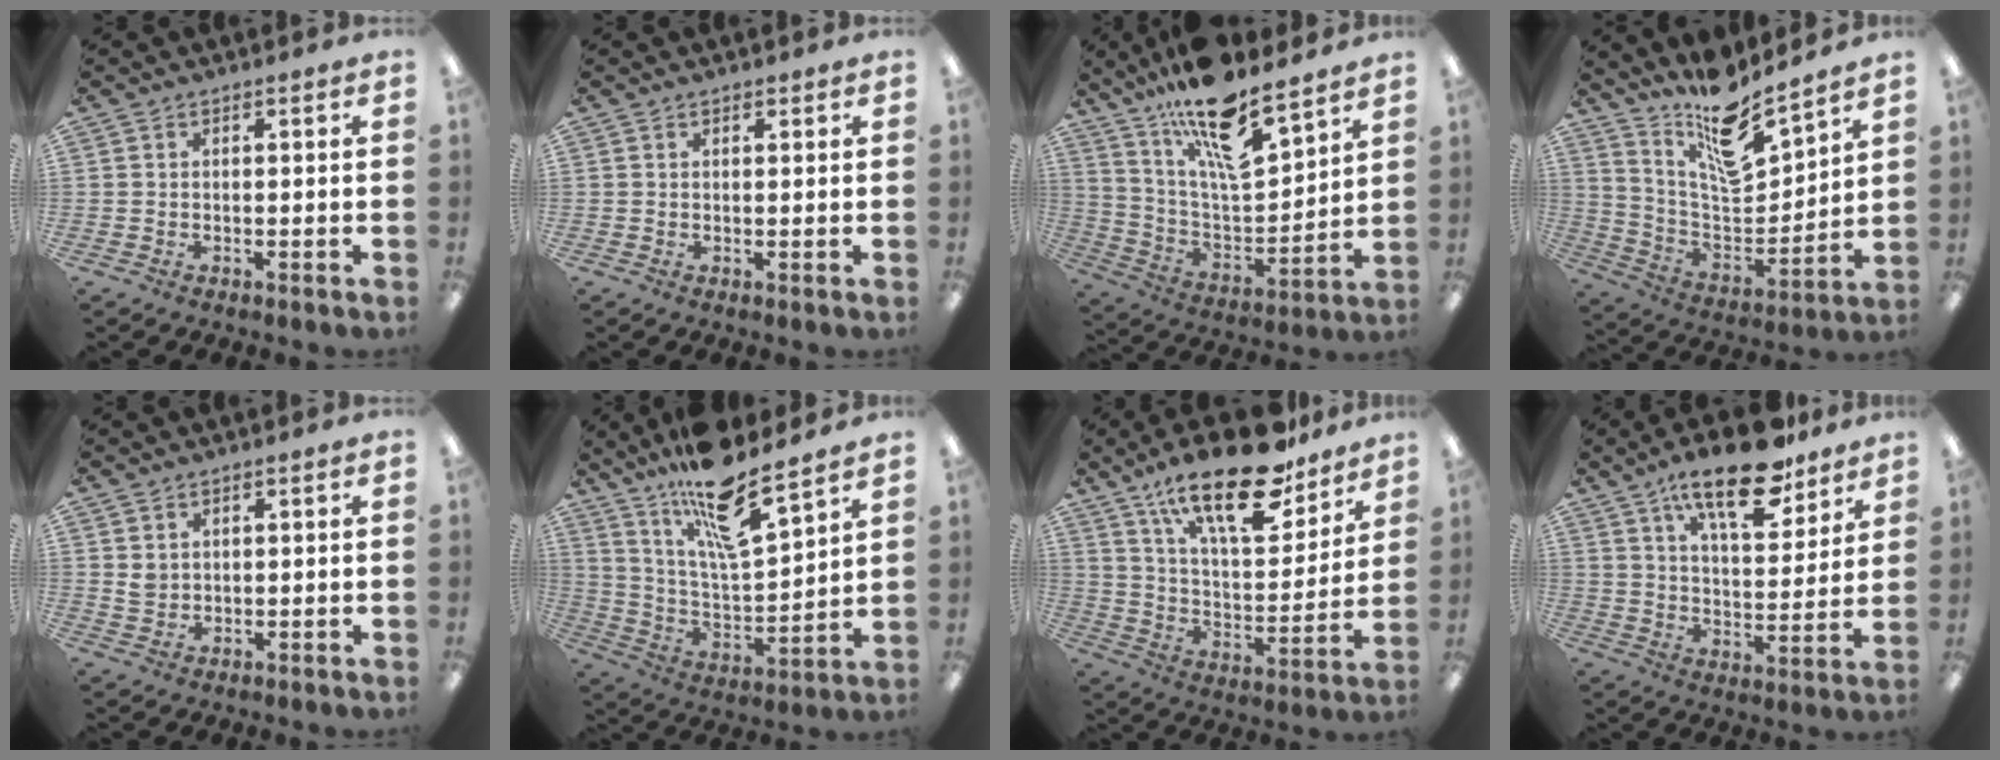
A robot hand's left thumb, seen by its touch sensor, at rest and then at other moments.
{"total": 1.1, "force": [0.8, 0.6, 0.6], "torque": [-0.005, -0.002, 0.013]}
{"total": 18.2, "force": [14.0, 5.4, 10.2], "torque": [-0.177, -0.095, 0.240]}
{"total": 14.9, "force": [12.4, 4.1, 7.3], "torque": [-0.128, -0.104, 0.213]}
{"total": 2.5, "force": [1.2, 1.9, 1.0], "torque": [-0.014, 0.000, 0.019]}
{"total": 16.7, "force": [12.9, 3.9, 9.8], "torque": [-0.178, -0.082, 0.217]}
{"total": 23.6, "force": [16.5, 8.6, 14.6], "torque": [-0.232, -0.100, 0.279]}
{"total": 18.3, "force": [12.8, 6.7, 11.2], "torque": [-0.176, -0.068, 0.211]}